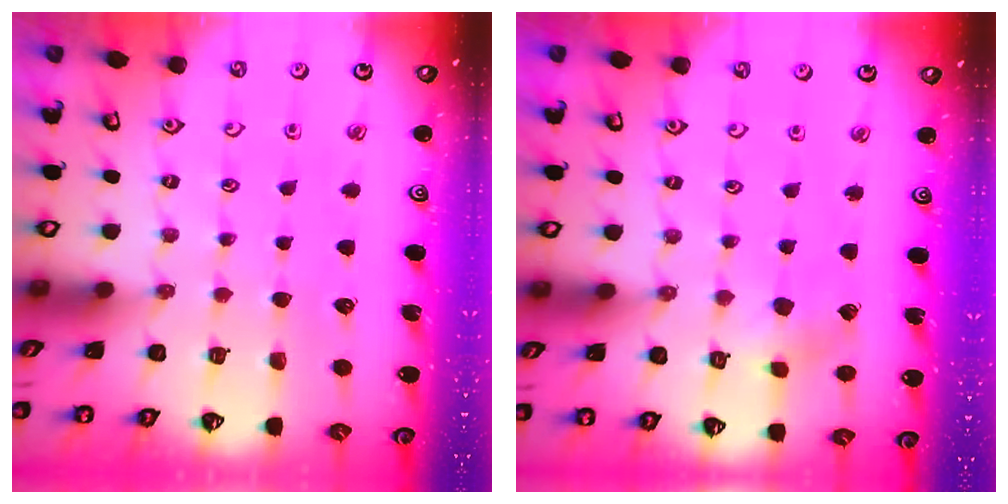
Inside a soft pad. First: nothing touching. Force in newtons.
{"total": 2.9, "press": 2.8, "slide": 0.8}